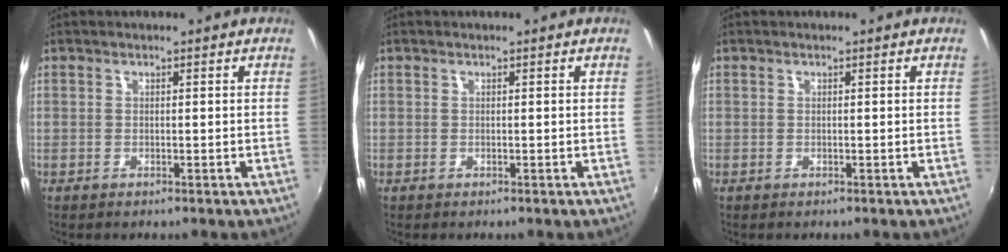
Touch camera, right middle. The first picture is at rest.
{"total": 0.0}
{"total": 0.0}